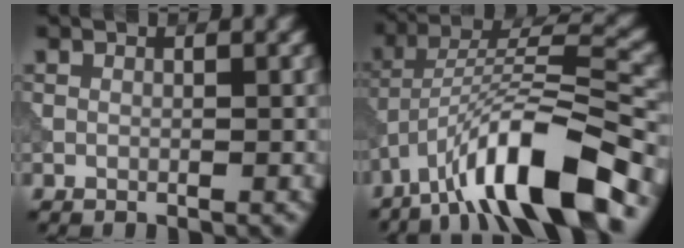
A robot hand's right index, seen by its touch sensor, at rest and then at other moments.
{"total": 11.9, "force": [-7.4, 2.9, 8.8], "torque": [-0.140, 0.019, -0.134]}